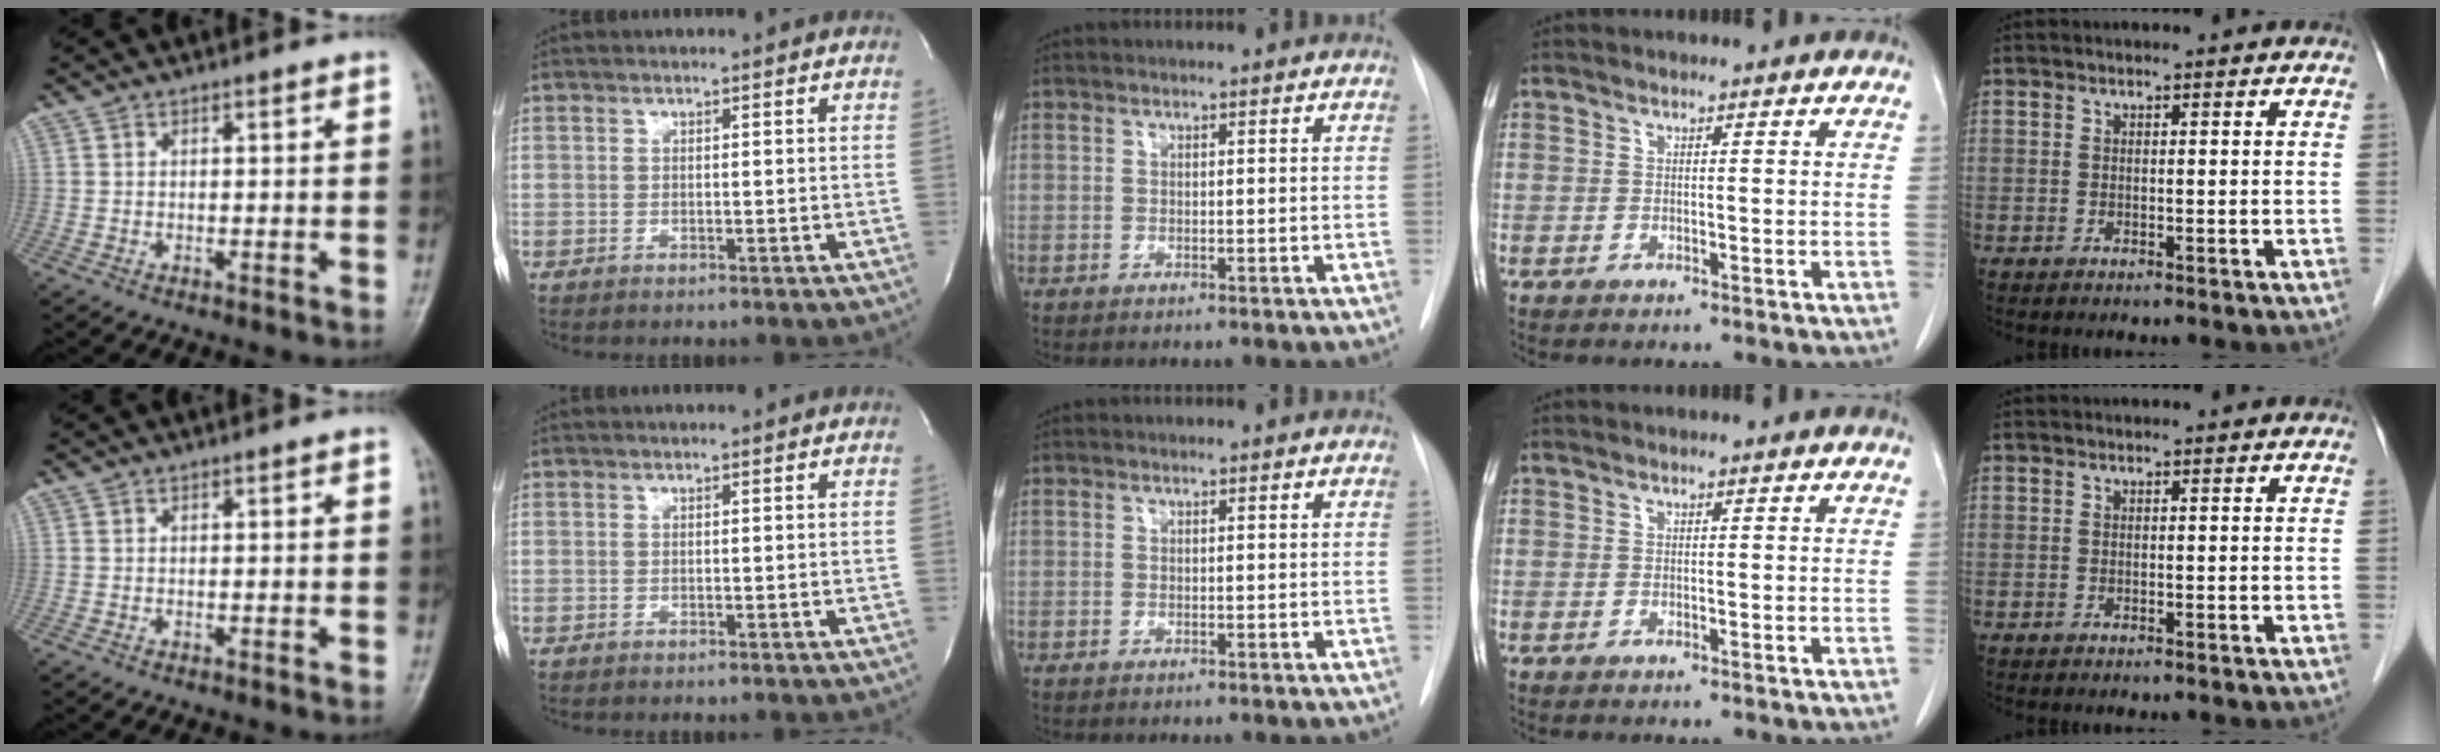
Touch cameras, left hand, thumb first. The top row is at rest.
{}